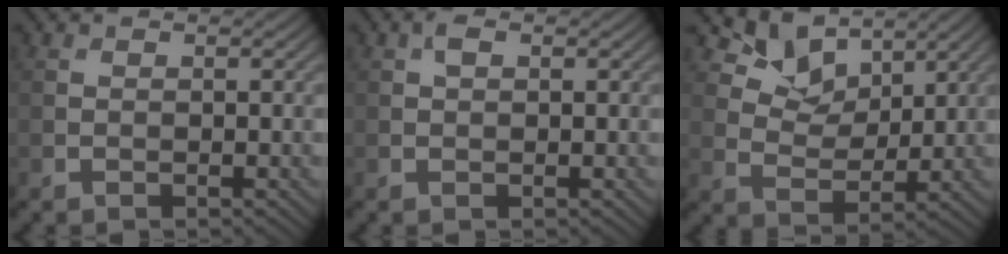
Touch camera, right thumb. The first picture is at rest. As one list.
[{"total": 1.2, "force": [0.4, 0.7, 0.9], "torque": [-0.017, 0.003, 0.007]}, {"total": 6.8, "force": [4.8, 3.8, 3.0], "torque": [-0.062, -0.006, 0.091]}]